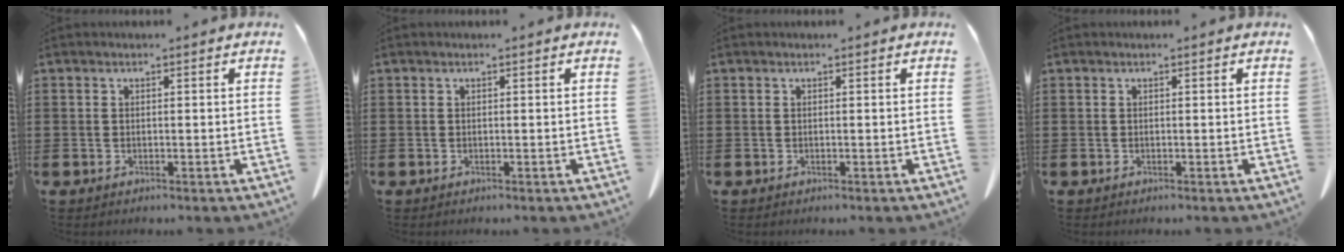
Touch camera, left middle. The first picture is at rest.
{"total": 0.0}
{"total": 0.0}
{"total": 0.0}